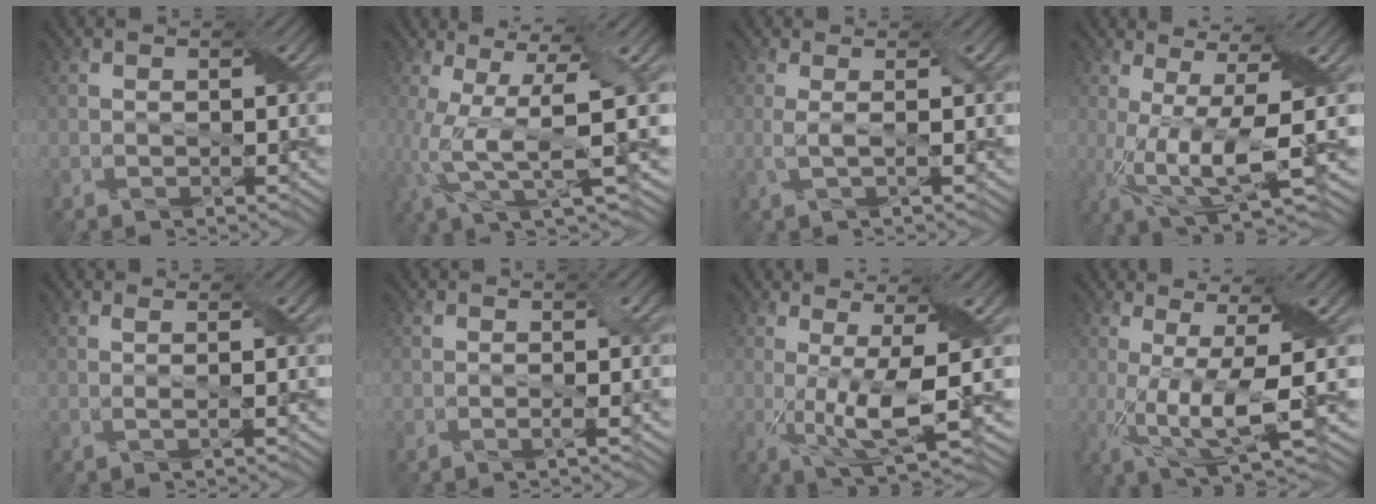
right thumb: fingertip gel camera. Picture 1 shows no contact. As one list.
[{"total": 11.1, "force": [-1.4, 2.7, 10.7], "torque": [-0.213, 0.000, -0.012]}, {"total": 2.3, "force": [0.0, 0.5, 2.2], "torque": [-0.046, 0.001, 0.000]}, {"total": 9.8, "force": [-0.7, 2.5, 9.4], "torque": [-0.187, 0.001, -0.002]}, {"total": 1.3, "force": [0.1, 0.2, 1.3], "torque": [-0.031, 0.002, -0.005]}, {"total": 1.4, "force": [-0.3, 0.2, 1.4], "torque": [-0.026, 0.002, -0.009]}, {"total": 7.6, "force": [-0.6, 1.5, 7.4], "torque": [-0.145, 0.001, -0.005]}, {"total": 8.9, "force": [-0.7, 1.9, 8.7], "torque": [-0.169, 0.003, -0.003]}]